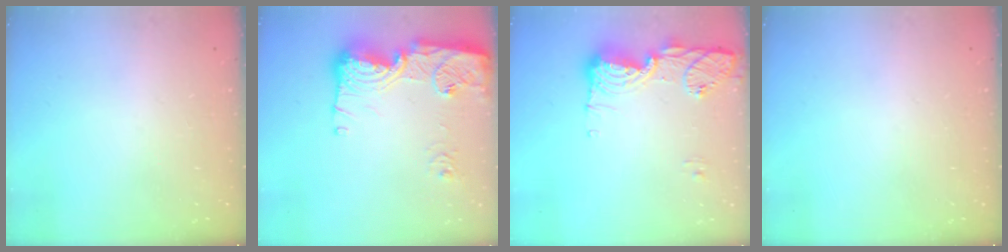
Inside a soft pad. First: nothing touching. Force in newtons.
{"total": 18.9, "press": 18.8, "slide": 1.7}
{"total": 16.1, "press": 15.2, "slide": 5.3}
{"total": 0.0}